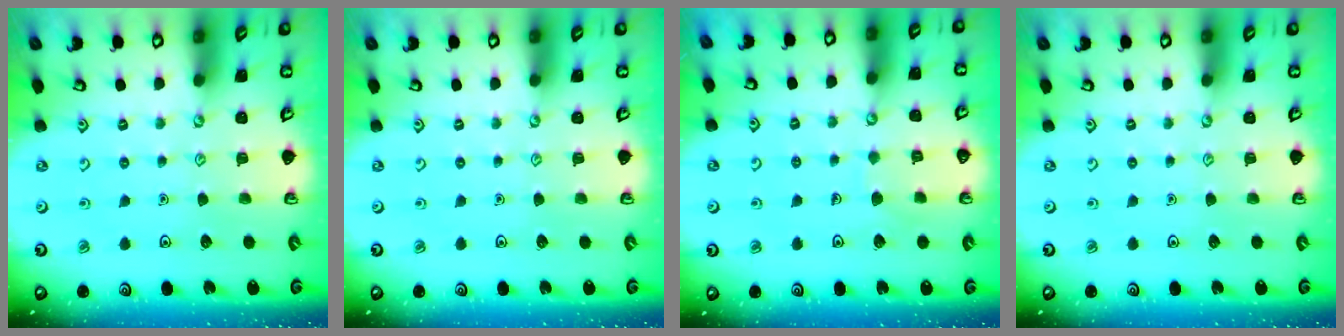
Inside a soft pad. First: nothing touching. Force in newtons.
{"total": 0.0}
{"total": 6.1, "press": 6.1, "slide": 0.4}
{"total": 0.0}